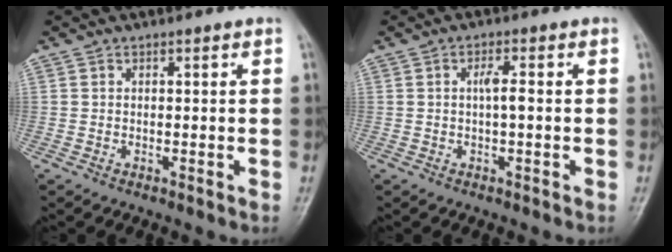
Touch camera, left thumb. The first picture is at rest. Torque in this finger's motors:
{"motor_torque": [-0.06, -0.11, 0.53, 0.11, 0.06]}